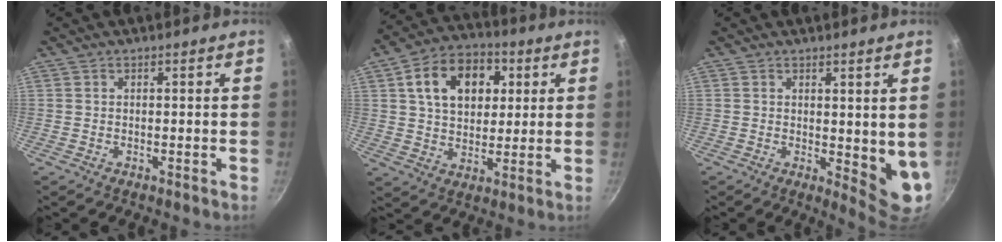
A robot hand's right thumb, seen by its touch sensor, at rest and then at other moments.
{"total": 14.6, "force": [4.3, 10.2, 9.6], "torque": [-0.122, 0.007, 0.062]}
{"total": 7.1, "force": [1.2, 2.9, 6.4], "torque": [-0.073, -0.024, 0.019]}